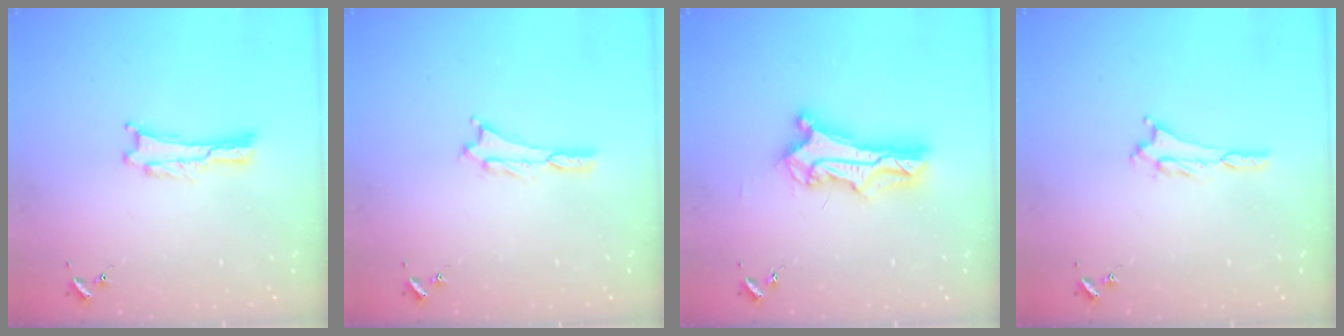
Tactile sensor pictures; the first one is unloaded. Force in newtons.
{"total": 0.7, "press": 0.7, "slide": 0.3}
{"total": 8.8, "press": 8.7, "slide": 0.7}
{"total": 1.3, "press": 1.3, "slide": 0.2}